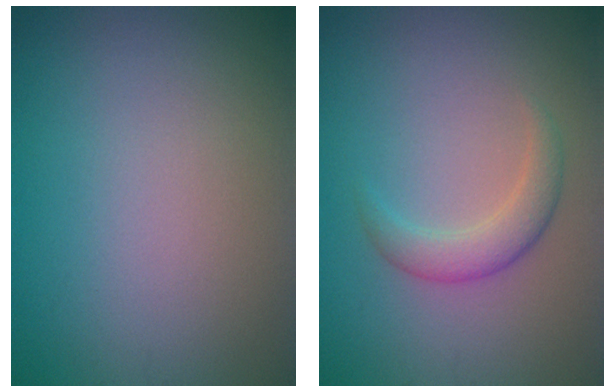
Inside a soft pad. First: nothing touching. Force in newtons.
{"total": 2.4, "press": 2.4, "slide": 0.2}